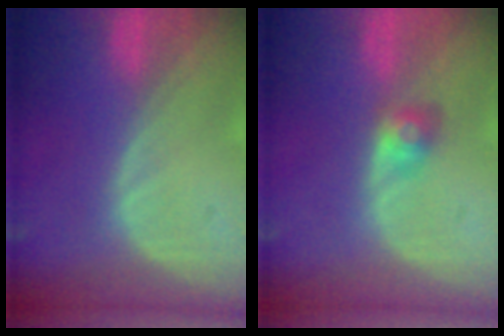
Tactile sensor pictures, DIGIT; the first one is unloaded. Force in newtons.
{"total": 2.9, "press": 2.7, "slide": 1.0}